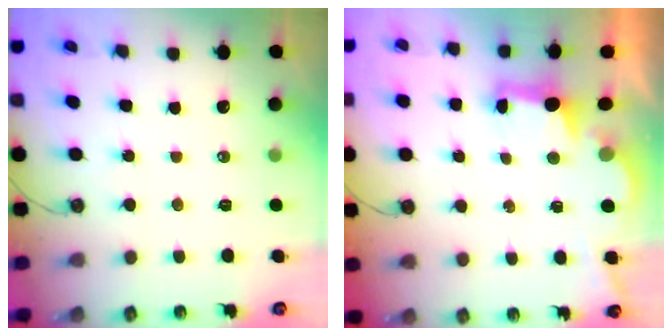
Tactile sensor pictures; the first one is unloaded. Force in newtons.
{"total": 2.8, "press": 2.7, "slide": 0.9}